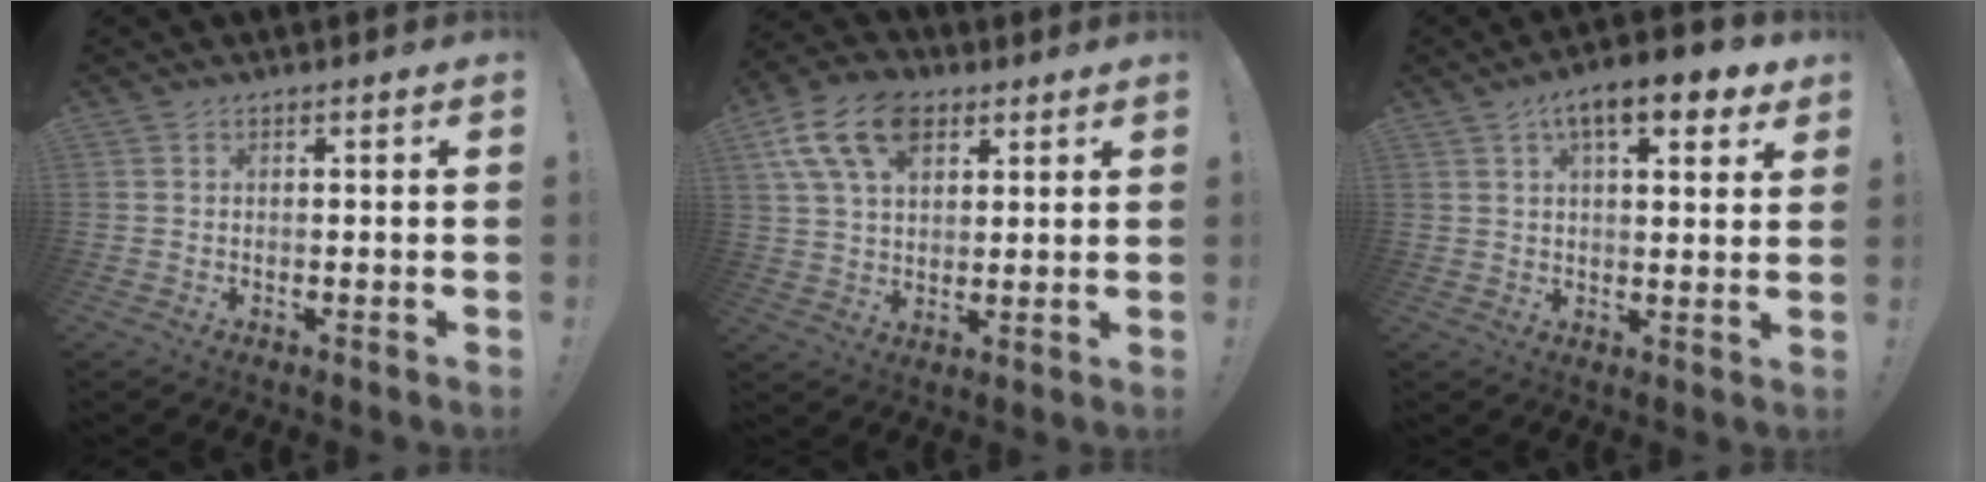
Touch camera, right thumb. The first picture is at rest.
{"total": 15.2, "force": [7.1, 9.8, 9.2], "torque": [-0.168, -0.019, 0.135]}
{"total": 10.9, "force": [5.8, 4.0, 8.4], "torque": [-0.118, -0.020, 0.093]}